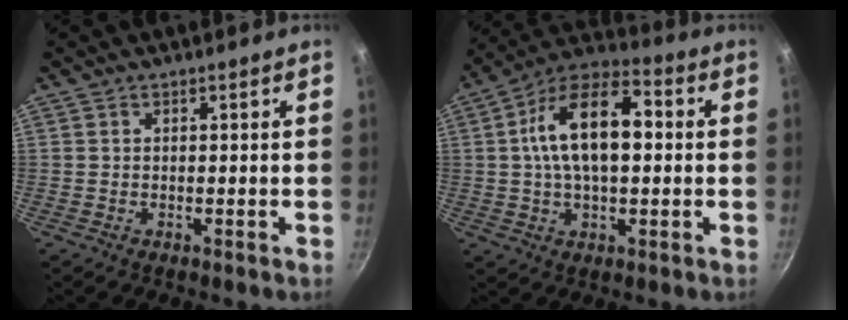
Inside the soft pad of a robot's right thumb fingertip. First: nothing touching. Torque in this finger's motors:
{"motor_torque": [0.93, 3.88, 1.84, 0.02, 0.21]}